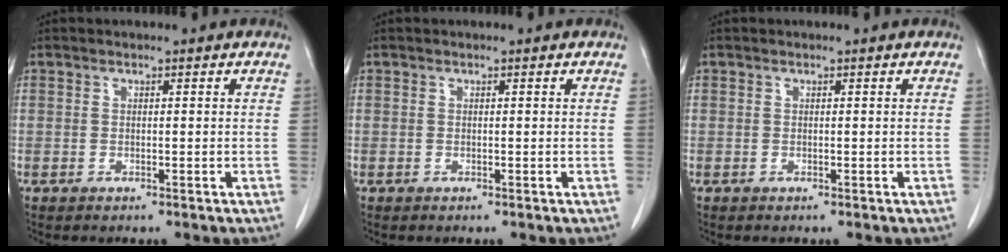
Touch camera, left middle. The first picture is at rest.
{"total": 0.0}
{"total": 0.0}